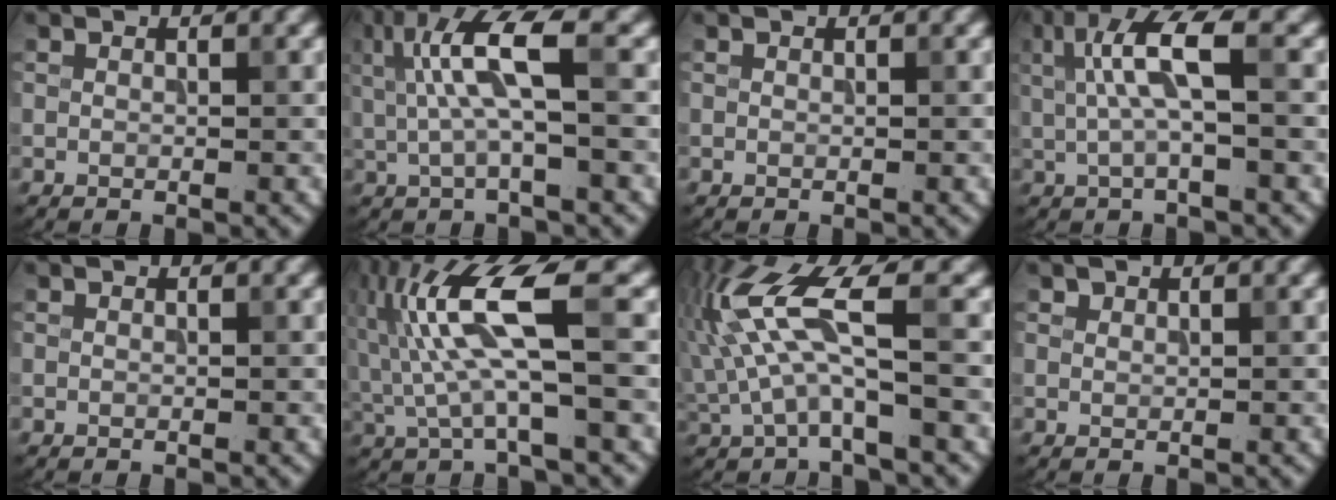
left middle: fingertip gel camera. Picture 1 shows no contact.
{"total": 5.9, "force": [1.2, 1.1, 5.6], "torque": [-0.116, 0.006, 0.025]}
{"total": 0.0}
{"total": 4.8, "force": [1.0, 1.0, 4.6], "torque": [-0.093, 0.007, 0.018]}
{"total": 0.0}
{"total": 8.3, "force": [0.8, 1.7, 8.1], "torque": [-0.173, 0.014, 0.015]}
{"total": 7.1, "force": [0.5, 1.9, 6.8], "torque": [-0.155, 0.015, 0.006]}
{"total": 0.6, "force": [0.5, 0.2, 0.0], "torque": [0.003, -0.002, 0.010]}